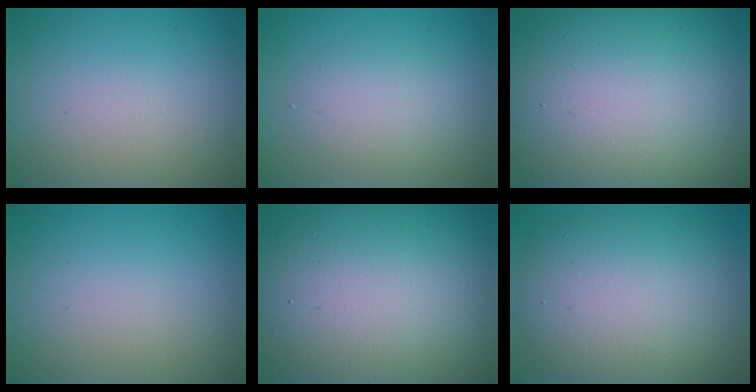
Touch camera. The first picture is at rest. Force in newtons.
{"total": 2.5, "press": 2.4, "slide": 0.1}
{"total": 19.7, "press": 19.6, "slide": 1.3}
{"total": 0.0}
{"total": 18.1, "press": 18.1, "slide": 0.8}
{"total": 10.6, "press": 10.6, "slide": 0.3}